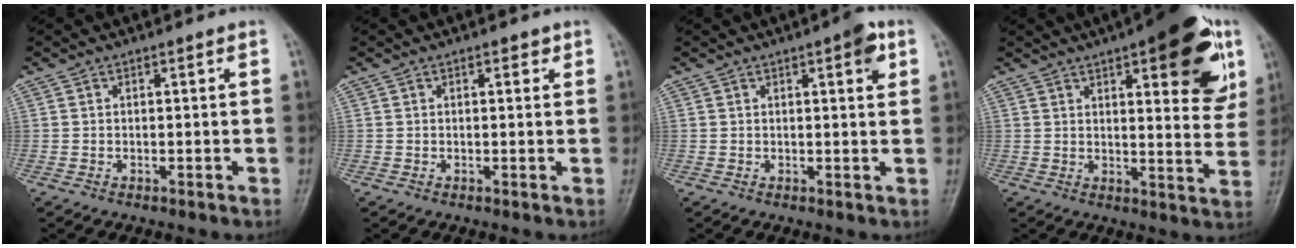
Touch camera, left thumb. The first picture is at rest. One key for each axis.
{"total": 1.6, "fx": 0.8, "fy": 0.8, "fz": 1.1, "tx": -0.009, "ty": 0.000, "tz": 0.008}
{"total": 4.1, "fx": 1.9, "fy": 1.1, "fz": 3.5, "tx": -0.041, "ty": -0.003, "tz": 0.020}
{"total": 18.8, "fx": 8.8, "fy": 6.5, "fz": 15.3, "tx": -0.158, "ty": -0.027, "tz": 0.110}